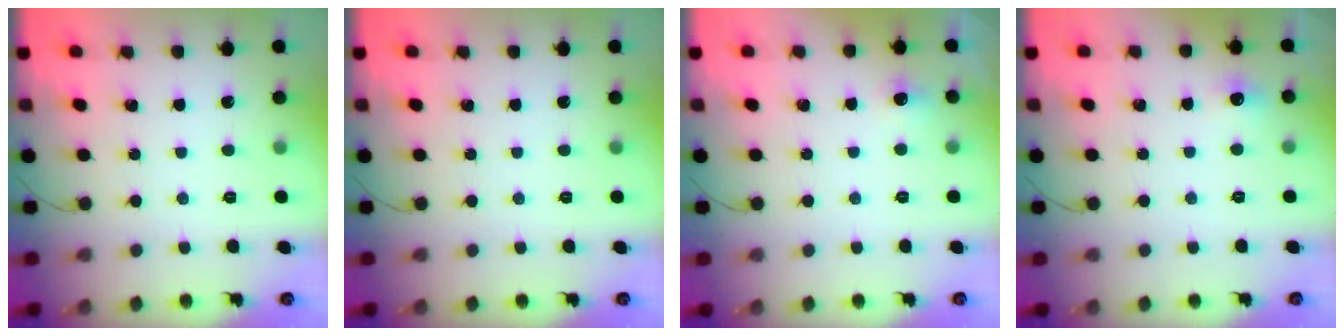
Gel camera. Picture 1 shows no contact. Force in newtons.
{"total": 0.0}
{"total": 4.0, "press": 3.7, "slide": 1.6}
{"total": 4.9, "press": 4.4, "slide": 2.2}